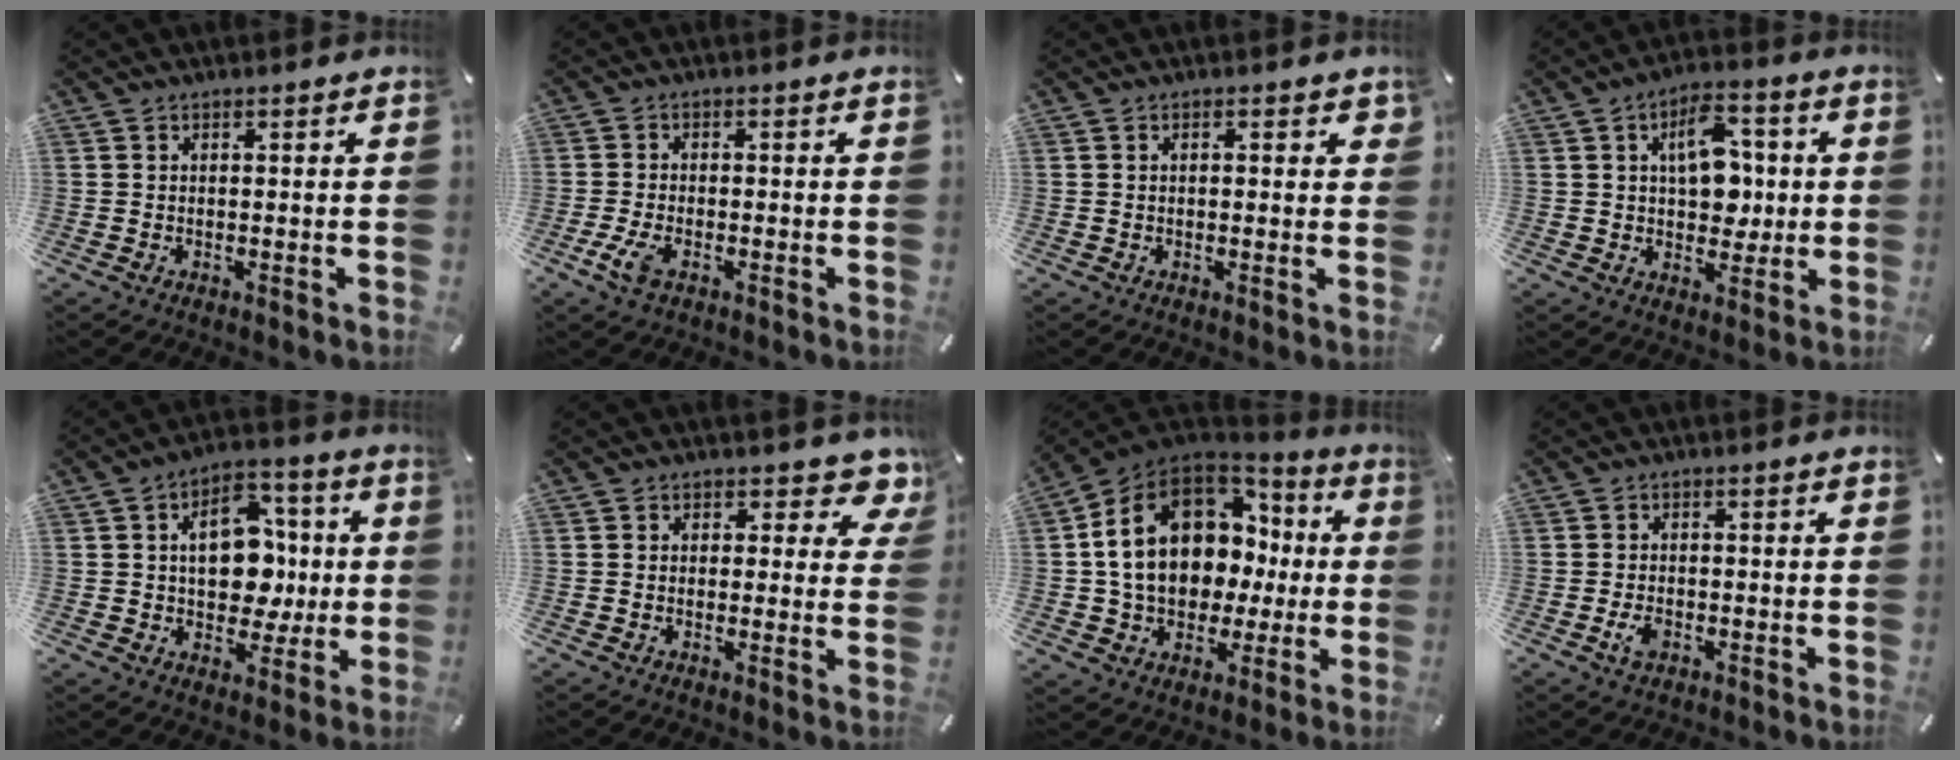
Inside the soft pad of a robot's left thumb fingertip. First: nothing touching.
{"total": 4.7, "force": [-2.3, 2.2, 3.5], "torque": [-0.095, -0.007, -0.049]}
{"total": 1.6, "force": [0.2, 1.0, 1.2], "torque": [-0.010, 0.000, -0.002]}
{"total": 11.5, "force": [1.9, 7.7, 8.3], "torque": [-0.105, 0.002, 0.031]}
{"total": 14.6, "force": [0.7, 10.6, 10.0], "torque": [-0.150, 0.004, 0.014]}
{"total": 4.1, "force": [2.1, 2.9, 2.0], "torque": [-0.006, -0.011, 0.030]}
{"total": 17.9, "force": [2.9, 13.8, 11.0], "torque": [-0.222, -0.008, 0.056]}
{"total": 3.2, "force": [-1.3, 2.1, 2.0], "torque": [-0.050, 0.000, -0.025]}